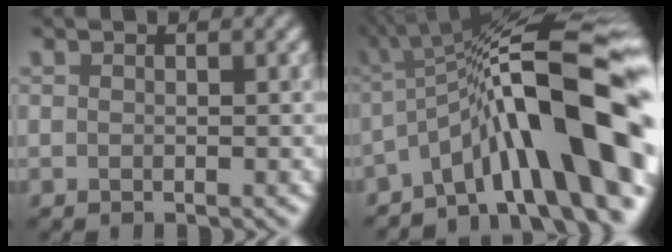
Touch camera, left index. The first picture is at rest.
{"total": 14.4, "force": [-4.0, 2.9, 13.6], "torque": [-0.191, 0.031, -0.063]}